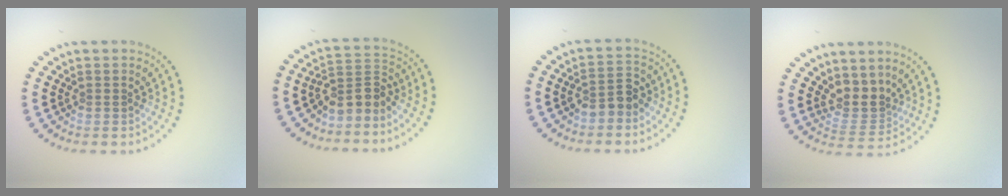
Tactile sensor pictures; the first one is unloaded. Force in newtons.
{"total": 3.0, "press": 2.3, "slide": 2.0}
{"total": 2.5, "press": 2.4, "slide": 0.7}
{"total": 3.0, "press": 2.2, "slide": 2.0}